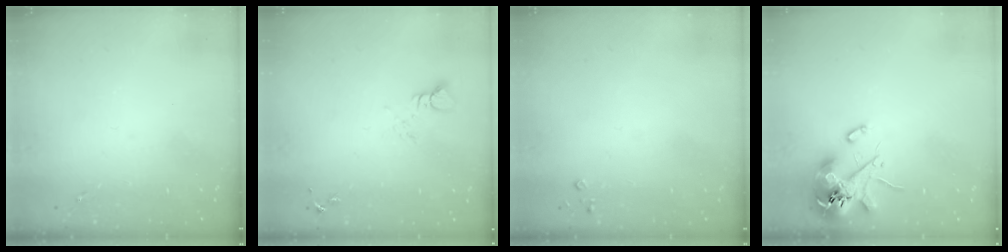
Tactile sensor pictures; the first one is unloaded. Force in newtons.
{"total": 3.4, "press": 3.4, "slide": 0.2}
{"total": 2.2, "press": 2.2, "slide": 0.3}
{"total": 11.8, "press": 11.6, "slide": 1.8}